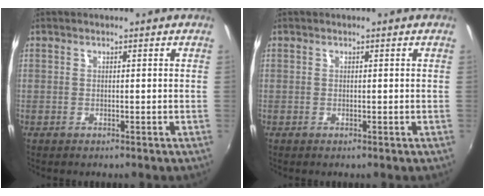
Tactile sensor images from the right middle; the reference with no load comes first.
{"total": 0.0}